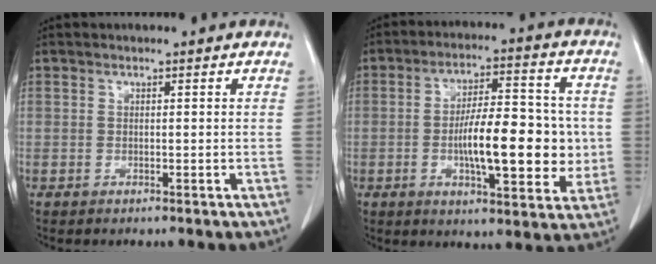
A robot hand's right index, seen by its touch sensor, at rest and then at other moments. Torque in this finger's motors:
{"motor_torque": [0.46, 0.11, 0.46, 0.16]}